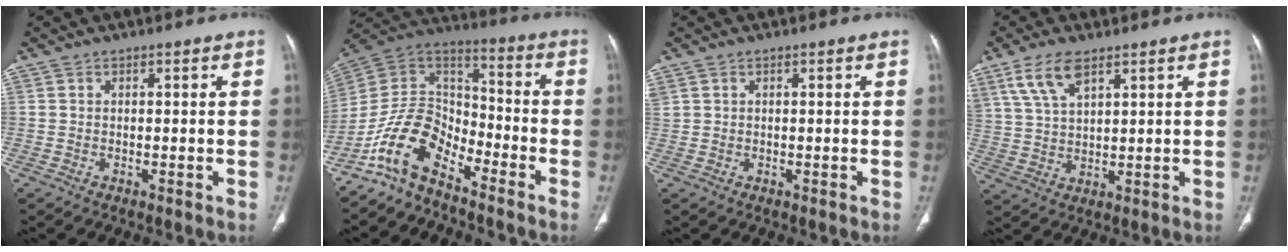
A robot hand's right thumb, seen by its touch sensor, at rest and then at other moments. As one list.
[{"total": 12.3, "force": [-8.8, 6.1, 6.1], "torque": [-0.098, 0.090, -0.183]}, {"total": 0.9, "force": [0.7, 0.6, 0.3], "torque": [-0.006, 0.009, 0.018]}, {"total": 8.0, "force": [4.9, 3.3, 5.3], "torque": [-0.103, -0.014, 0.106]}]